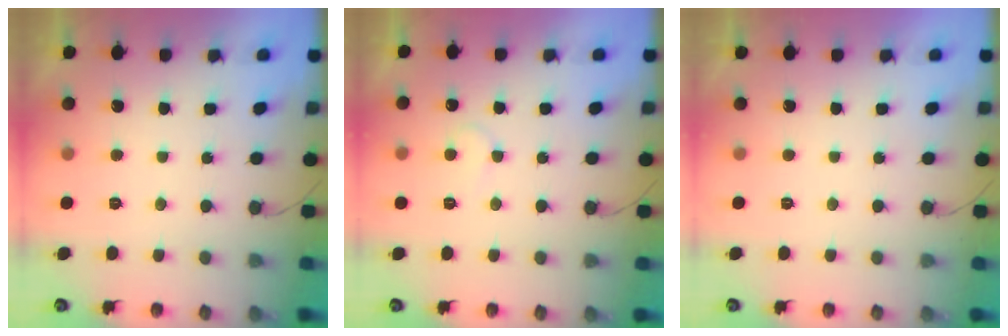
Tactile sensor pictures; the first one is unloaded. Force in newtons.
{"total": 4.4, "press": 4.4, "slide": 0.3}
{"total": 1.7, "press": 1.6, "slide": 0.0}